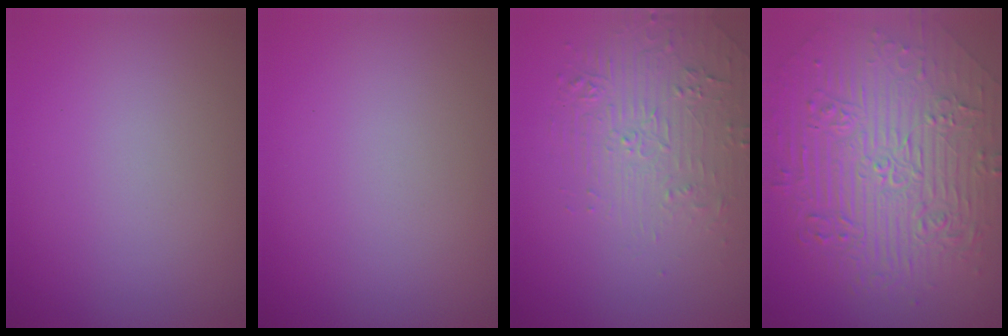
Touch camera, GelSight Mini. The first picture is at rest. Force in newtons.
{"total": 0.0}
{"total": 2.1, "press": 1.5, "slide": 1.5}
{"total": 10.6, "press": 7.1, "slide": 7.8}